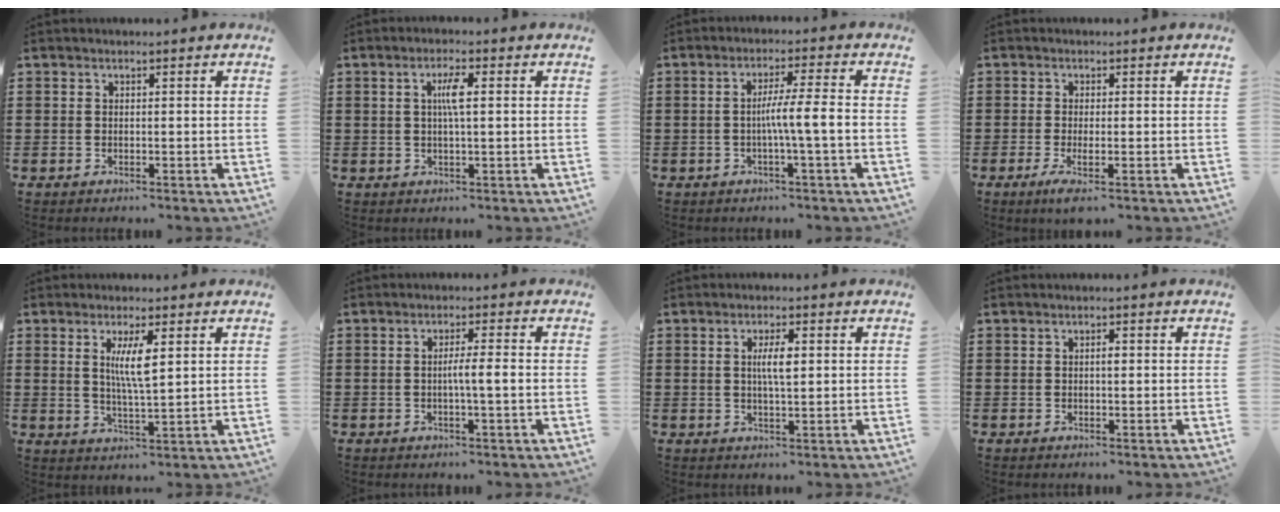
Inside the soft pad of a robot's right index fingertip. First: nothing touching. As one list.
[{"total": 3.5, "force": [0.5, 0.5, 3.4], "torque": [-0.066, 0.002, 0.005]}, {"total": 5.1, "force": [-1.1, -0.4, 5.0], "torque": [-0.089, -0.004, -0.026]}, {"total": 1.9, "force": [-0.9, 0.1, 1.7], "torque": [-0.045, -0.011, -0.020]}, {"total": 5.6, "force": [1.6, 1.0, 5.2], "torque": [-0.107, 0.002, 0.025]}, {"total": 3.2, "force": [-0.5, 0.0, 3.1], "torque": [-0.054, -0.005, -0.012]}, {"total": 4.1, "force": [0.7, 1.0, 3.9], "torque": [-0.077, 0.005, 0.009]}, {"total": 1.2, "force": [0.1, 0.4, 1.1], "torque": [-0.022, 0.000, 0.000]}]